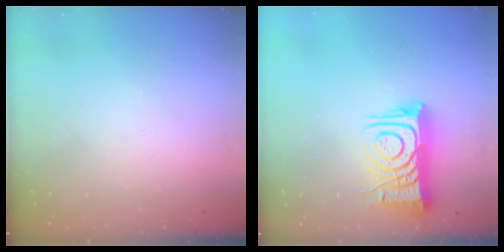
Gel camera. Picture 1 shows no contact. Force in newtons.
{"total": 14.3, "press": 14.2, "slide": 1.6}